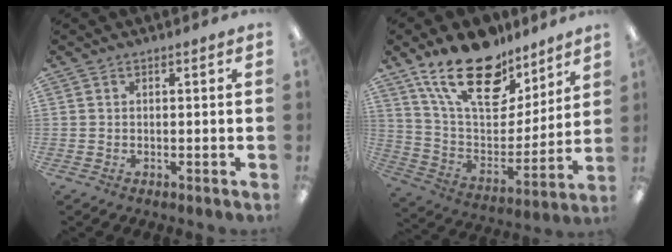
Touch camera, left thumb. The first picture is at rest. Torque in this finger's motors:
{"motor_torque": [1.68, 0.82, 1.63, -1.15, 0.44]}